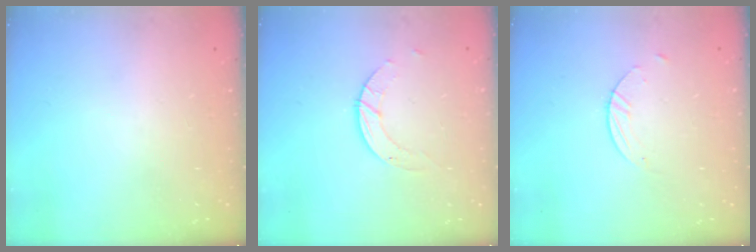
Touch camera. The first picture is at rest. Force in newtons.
{"total": 3.9, "press": 3.9, "slide": 0.4}
{"total": 1.5, "press": 1.5, "slide": 0.1}